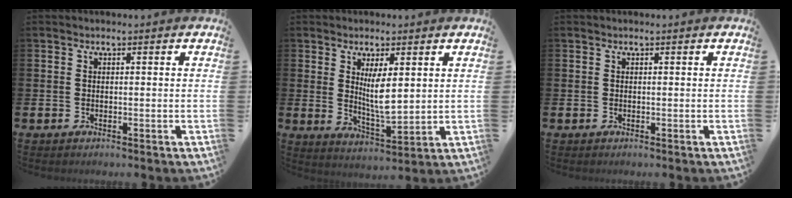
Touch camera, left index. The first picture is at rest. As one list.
[{"total": 5.5, "force": [2.3, 1.5, 4.7], "torque": [-0.069, -0.024, 0.035]}, {"total": 0.0}]